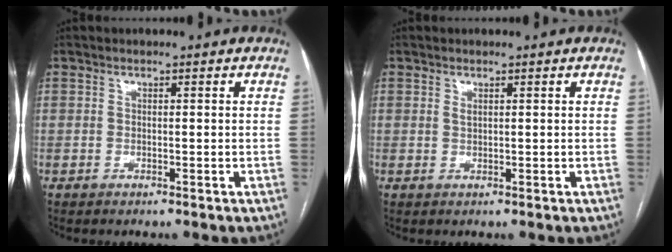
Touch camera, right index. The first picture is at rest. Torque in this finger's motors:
{"motor_torque": [-0.21, -0.04, 0.02, 0.02]}